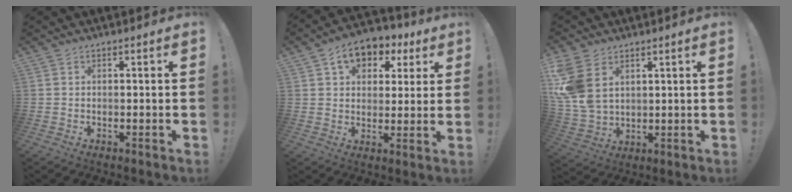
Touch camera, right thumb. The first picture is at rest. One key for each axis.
{"total": 9.7, "fx": 4.8, "fy": 7.0, "fz": 4.7, "tx": -0.068, "ty": -0.022, "tz": 0.091}
{"total": 11.8, "fx": 4.7, "fy": 7.9, "fz": 7.4, "tx": -0.148, "ty": -0.023, "tz": 0.094}